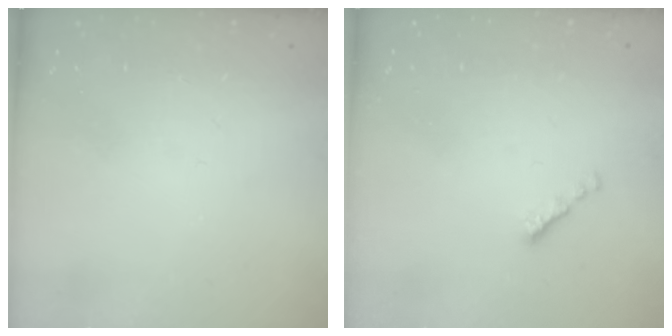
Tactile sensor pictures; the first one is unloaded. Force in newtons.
{"total": 1.5, "press": 1.4, "slide": 0.5}